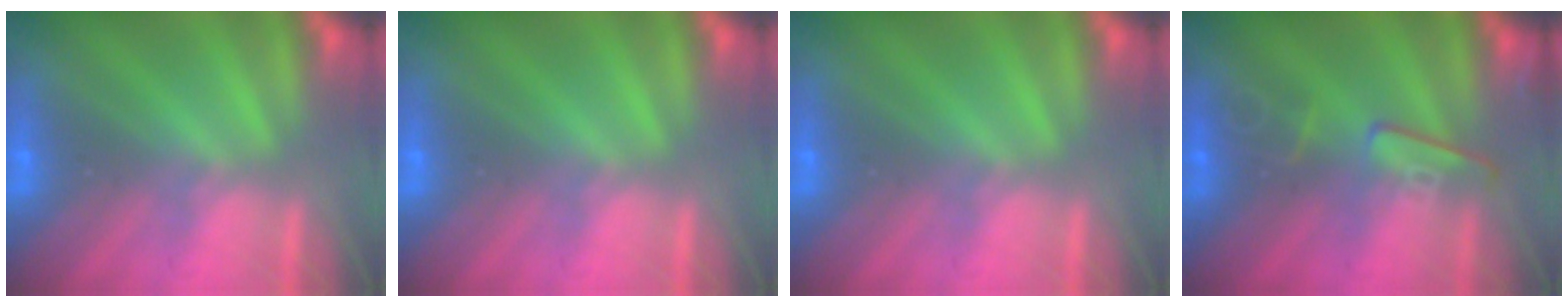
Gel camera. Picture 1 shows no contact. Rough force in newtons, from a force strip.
{"total": 0.0}
{"total": 0.0}
{"total": 2.5}